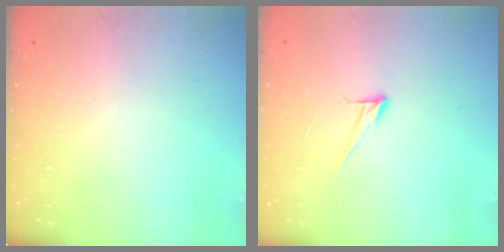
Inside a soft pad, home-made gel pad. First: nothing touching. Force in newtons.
{"total": 5.9, "press": 5.9, "slide": 0.3}